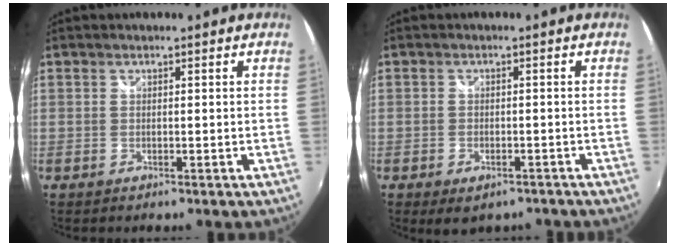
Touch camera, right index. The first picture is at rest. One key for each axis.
{"total": 4.8, "fx": -3.1, "fy": 2.5, "fz": 2.6, "tx": -0.054, "ty": -0.018, "tz": -0.039}